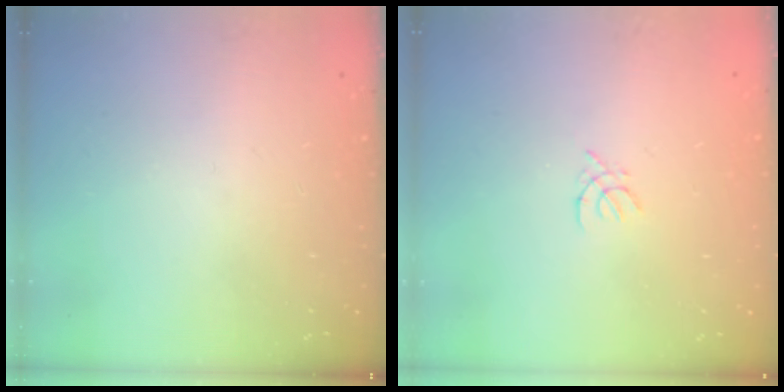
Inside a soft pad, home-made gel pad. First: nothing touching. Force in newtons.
{"total": 1.8, "press": 1.8, "slide": 0.4}